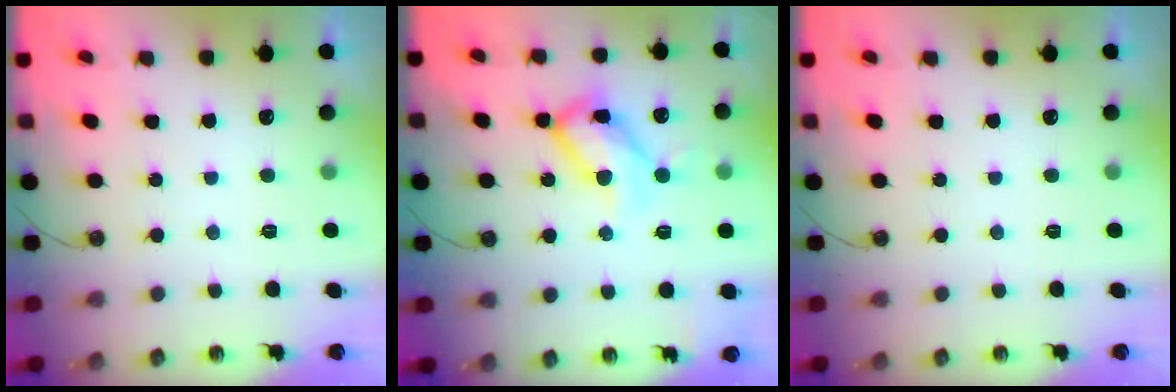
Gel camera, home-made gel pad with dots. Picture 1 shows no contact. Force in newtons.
{"total": 14.2, "press": 14.1, "slide": 1.3}
{"total": 0.0}